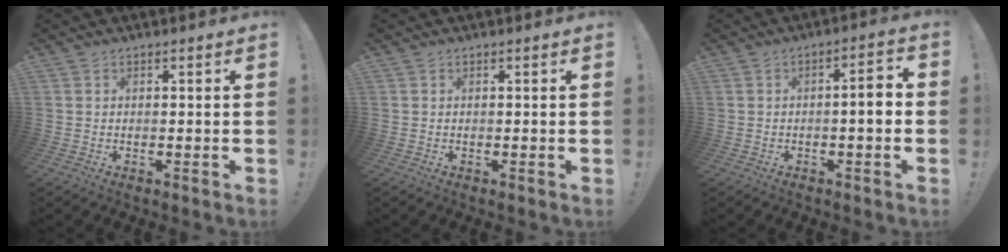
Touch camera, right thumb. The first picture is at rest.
{"total": 0.0}
{"total": 5.3, "force": [-1.1, 0.9, 5.1], "torque": [-0.088, 0.011, -0.021]}